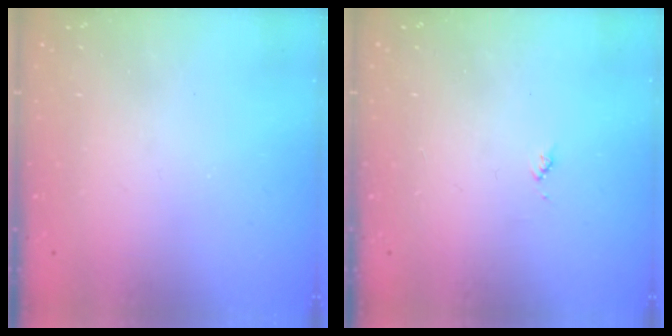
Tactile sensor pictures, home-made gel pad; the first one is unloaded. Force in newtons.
{"total": 3.6, "press": 3.6, "slide": 0.5}